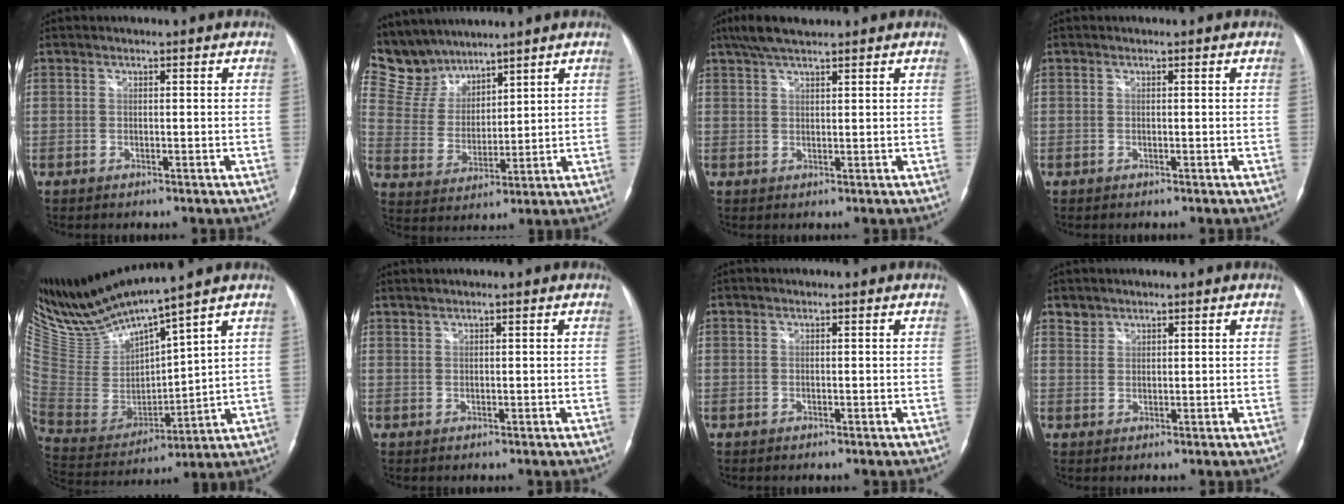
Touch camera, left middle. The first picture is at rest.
{"total": 8.5, "force": [7.9, 3.0, 0.1], "torque": [-0.022, 0.018, 0.175]}
{"total": 5.4, "force": [4.4, 0.8, 3.0], "torque": [-0.063, 0.021, 0.084]}
{"total": 0.0}
{"total": 15.2, "force": [13.1, -0.5, 7.6], "torque": [-0.153, -0.019, 0.267]}
{"total": 1.2, "force": [1.1, -0.1, 0.4], "torque": [-0.012, 0.011, 0.026]}
{"total": 0.0}
{"total": 1.6, "force": [1.4, 0.8, -0.3], "torque": [0.011, 0.007, 0.023]}